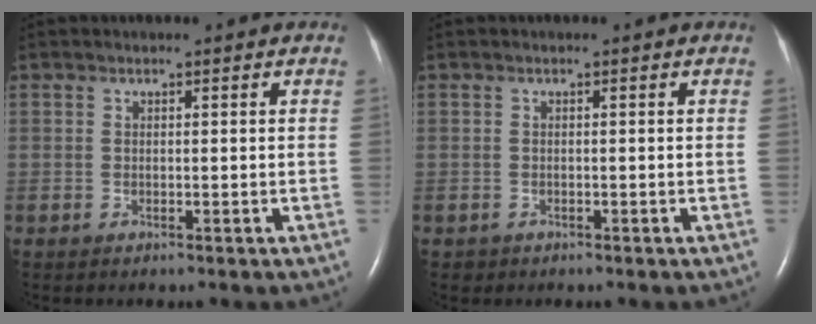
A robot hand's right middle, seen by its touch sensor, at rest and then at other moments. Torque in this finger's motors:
{"motor_torque": [0.02, 0.00, -0.01, 0.00]}